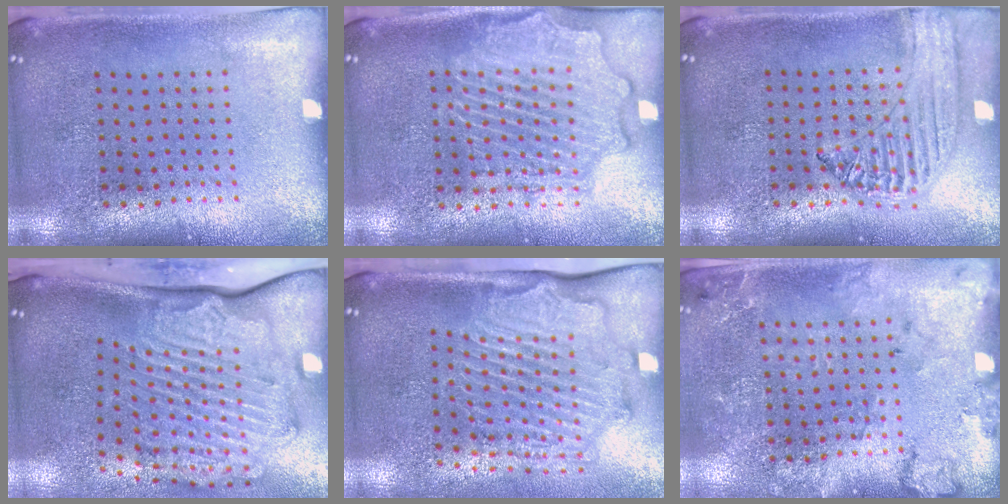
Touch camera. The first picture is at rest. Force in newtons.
{"total": 2.3, "press": 2.3, "slide": 0.3}
{"total": 1.2, "press": 1.2, "slide": 0.1}
{"total": 2.8, "press": 2.2, "slide": 1.7}
{"total": 2.1, "press": 2.0, "slide": 0.4}
{"total": 1.8, "press": 1.7, "slide": 0.4}